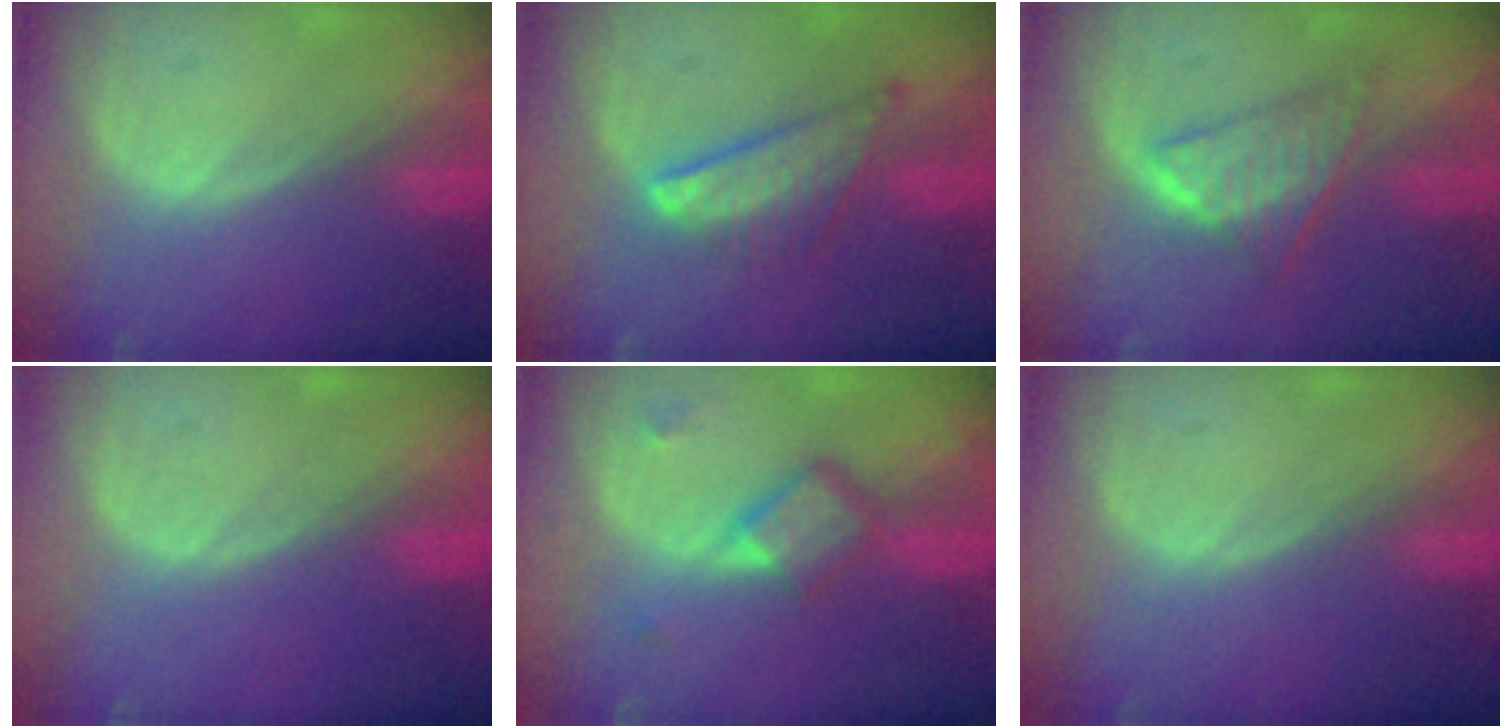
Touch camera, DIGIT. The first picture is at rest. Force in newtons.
{"total": 7.4, "press": 6.5, "slide": 3.6}
{"total": 6.1, "press": 5.7, "slide": 2.1}
{"total": 0.0}
{"total": 5.9, "press": 5.0, "slide": 3.0}
{"total": 0.0}